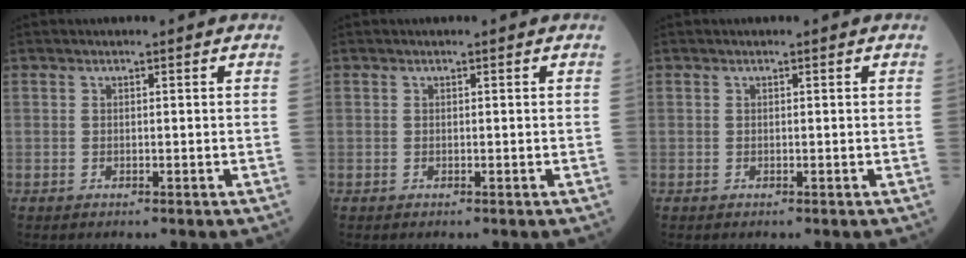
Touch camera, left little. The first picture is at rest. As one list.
[{"total": 0.0}, {"total": 0.0}]